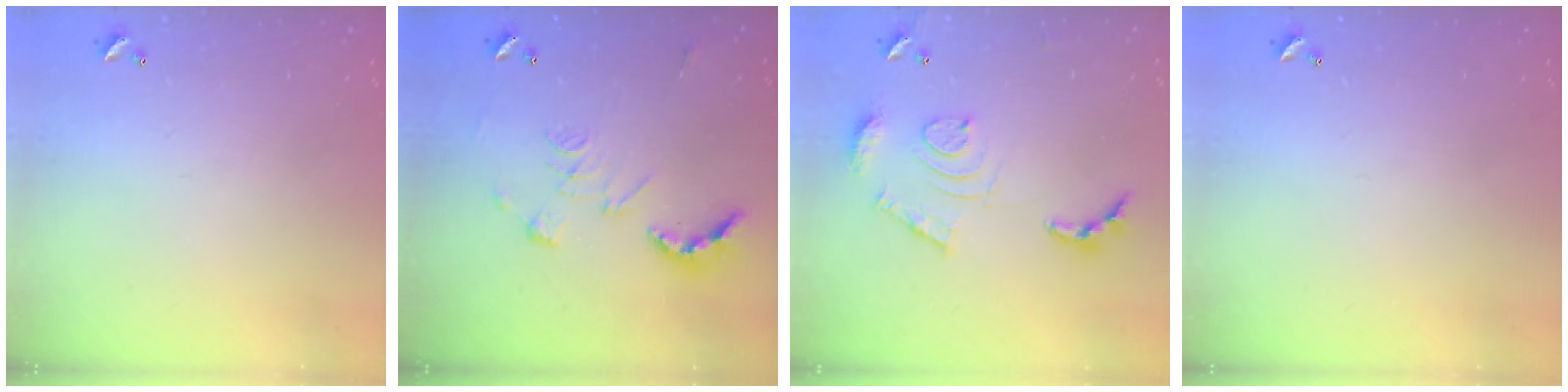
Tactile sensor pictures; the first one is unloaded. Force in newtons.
{"total": 2.5, "press": 2.0, "slide": 1.5}
{"total": 13.0, "press": 12.9, "slide": 1.1}
{"total": 0.0}